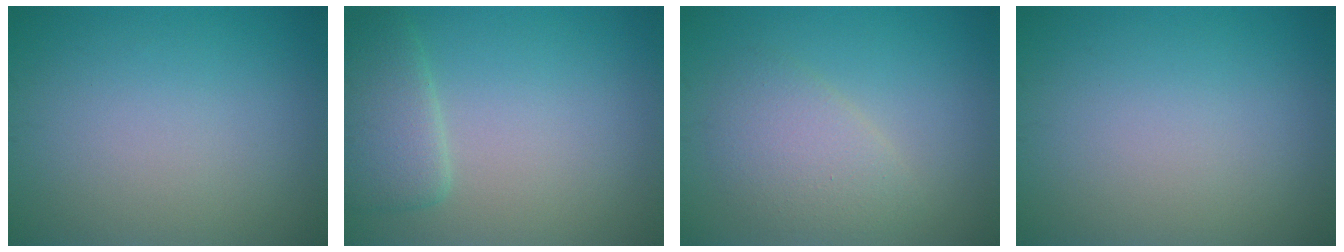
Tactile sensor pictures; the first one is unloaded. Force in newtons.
{"total": 3.3, "press": 3.3, "slide": 0.5}
{"total": 3.2, "press": 3.2, "slide": 0.4}
{"total": 0.0}